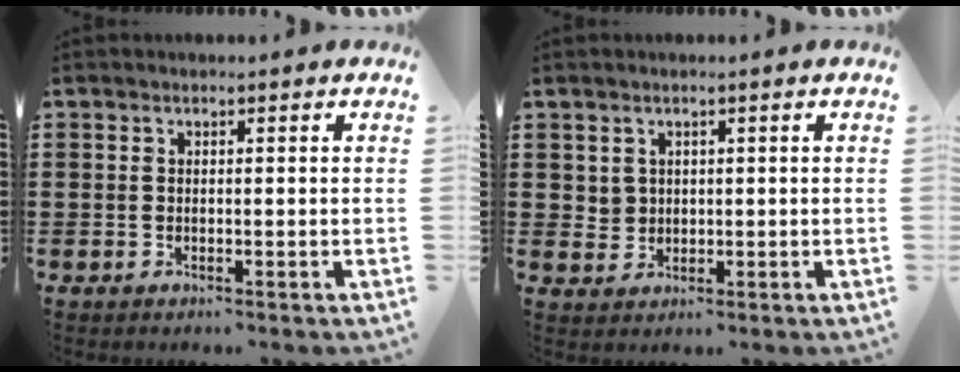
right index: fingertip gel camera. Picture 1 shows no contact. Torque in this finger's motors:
{"motor_torque": [0.99, 1.12, 0.00, 0.01]}